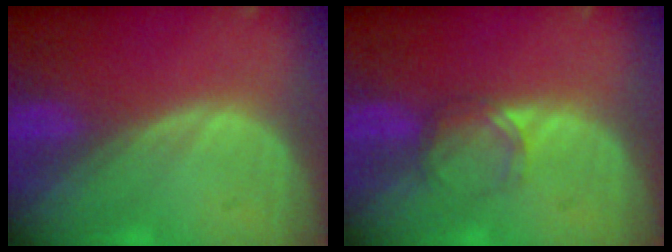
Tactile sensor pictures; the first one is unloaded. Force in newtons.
{"total": 2.2, "press": 2.2, "slide": 0.2}